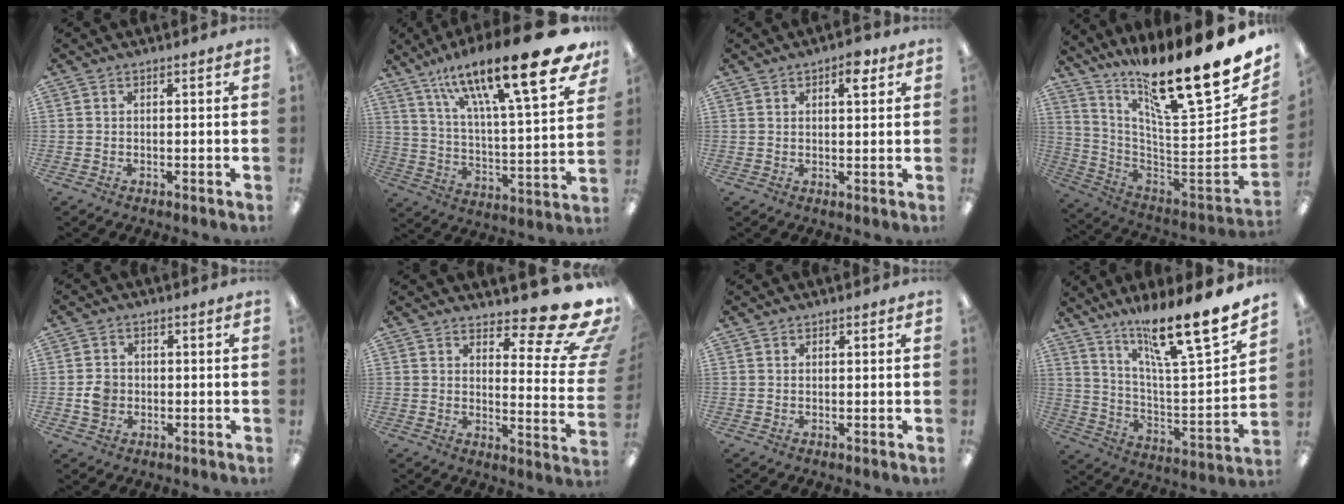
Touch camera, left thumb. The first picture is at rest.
{"total": 25.2, "force": [16.6, 5.3, 18.1], "torque": [-0.279, -0.106, 0.264]}
{"total": 5.0, "force": [2.8, 2.5, 3.3], "torque": [-0.030, -0.008, 0.041]}
{"total": 23.6, "force": [18.0, 3.6, 14.8], "torque": [-0.201, -0.156, 0.287]}
{"total": 4.4, "force": [-0.7, 3.9, 1.9], "torque": [-0.025, 0.005, -0.013]}
{"total": 14.3, "force": [10.5, 3.7, 8.9], "torque": [-0.110, -0.093, 0.172]}
{"total": 0.7, "force": [0.5, 0.5, 0.1], "torque": [-0.002, 0.003, 0.009]}
{"total": 19.6, "force": [16.4, 1.7, 10.5], "torque": [-0.167, -0.127, 0.262]}